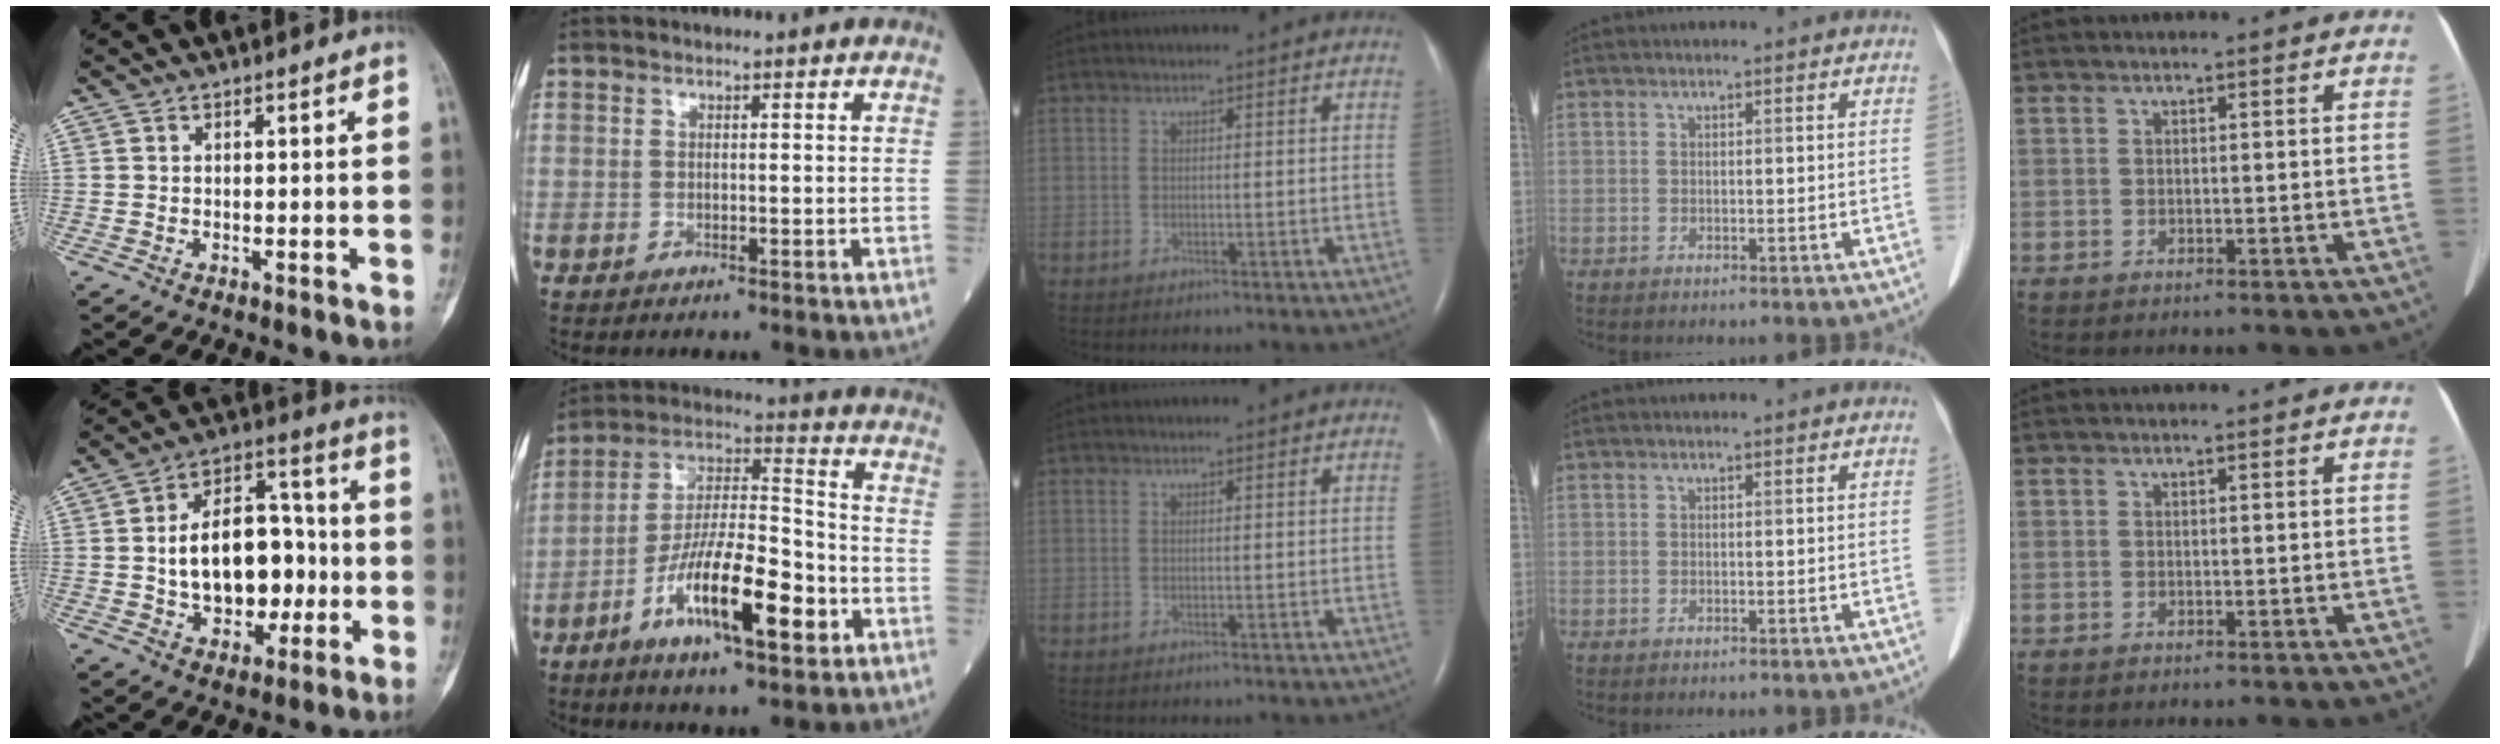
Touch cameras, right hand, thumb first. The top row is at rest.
{"thumb": {"total": 17.4, "force": [-1.3, 11.5, 13.0], "torque": [-0.166, 0.039, -0.014]}, "index": {"total": 16.8, "force": [-6.7, 3.9, 14.9], "torque": [-0.274, -0.003, -0.113]}}